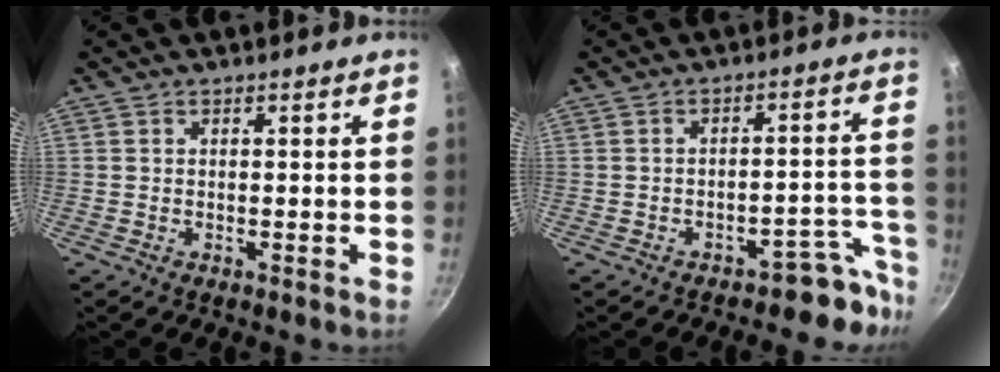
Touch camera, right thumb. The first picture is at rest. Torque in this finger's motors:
{"motor_torque": [0.87, 0.07, 0.12, -0.30, -0.01]}